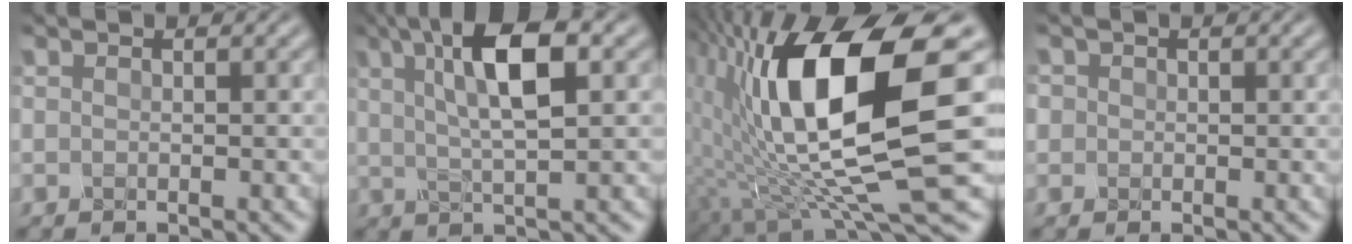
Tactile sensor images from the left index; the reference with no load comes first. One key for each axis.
{"total": 6.2, "fx": 2.5, "fy": 0.9, "fz": 5.6, "tx": -0.094, "ty": 0.018, "tz": 0.050}
{"total": 13.3, "fx": 1.8, "fy": 3.5, "fz": 12.7, "tx": -0.237, "ty": -0.006, "tz": 0.043}
{"total": 1.3, "fx": 0.0, "fy": -0.3, "fz": -1.2, "tx": 0.009, "ty": 0.000, "tz": 0.010}